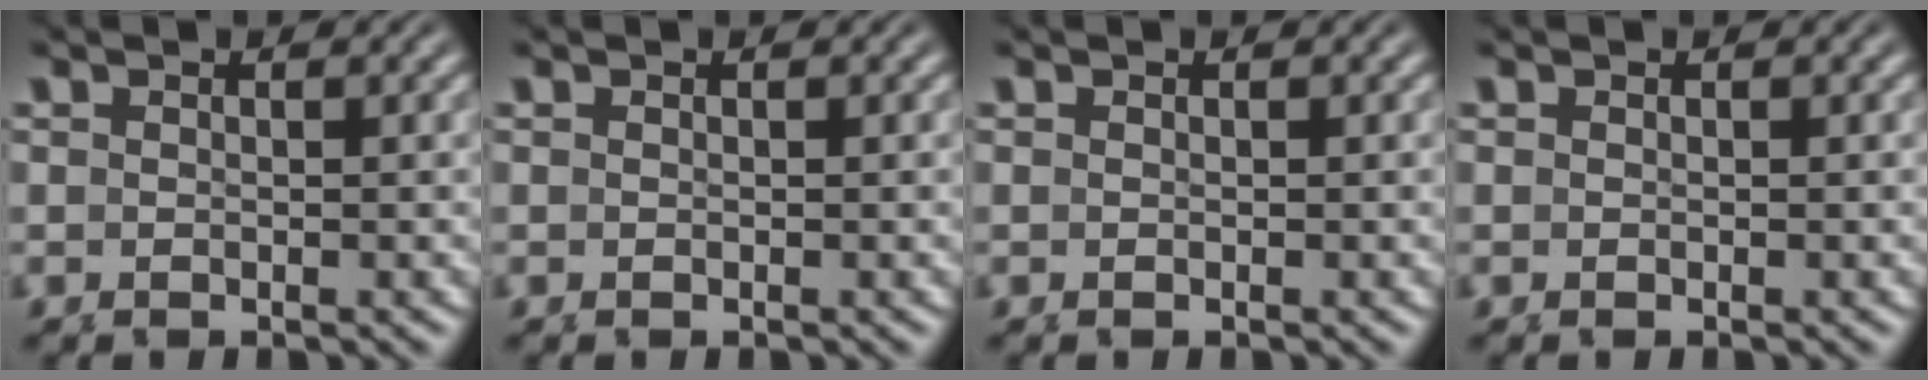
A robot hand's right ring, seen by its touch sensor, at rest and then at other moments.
{"total": 0.0}
{"total": 0.0}
{"total": 0.0}